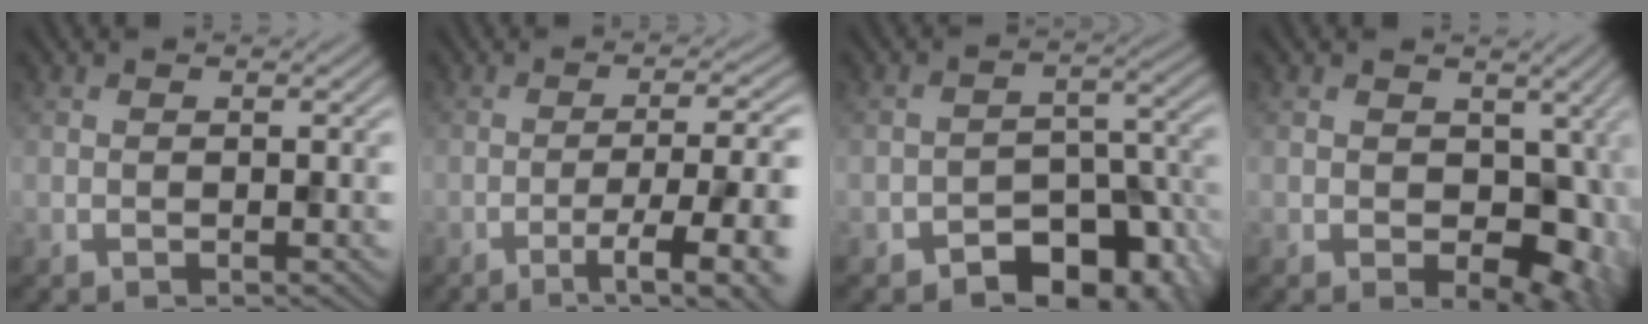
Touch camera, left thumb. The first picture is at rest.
{"total": 9.9, "force": [-3.9, 2.5, 8.7], "torque": [-0.117, 0.000, -0.051]}
{"total": 8.6, "force": [-5.4, 4.8, 4.5], "torque": [-0.048, -0.005, -0.089]}
{"total": 8.8, "force": [-1.3, 5.9, 6.3], "torque": [-0.087, -0.022, -0.012]}